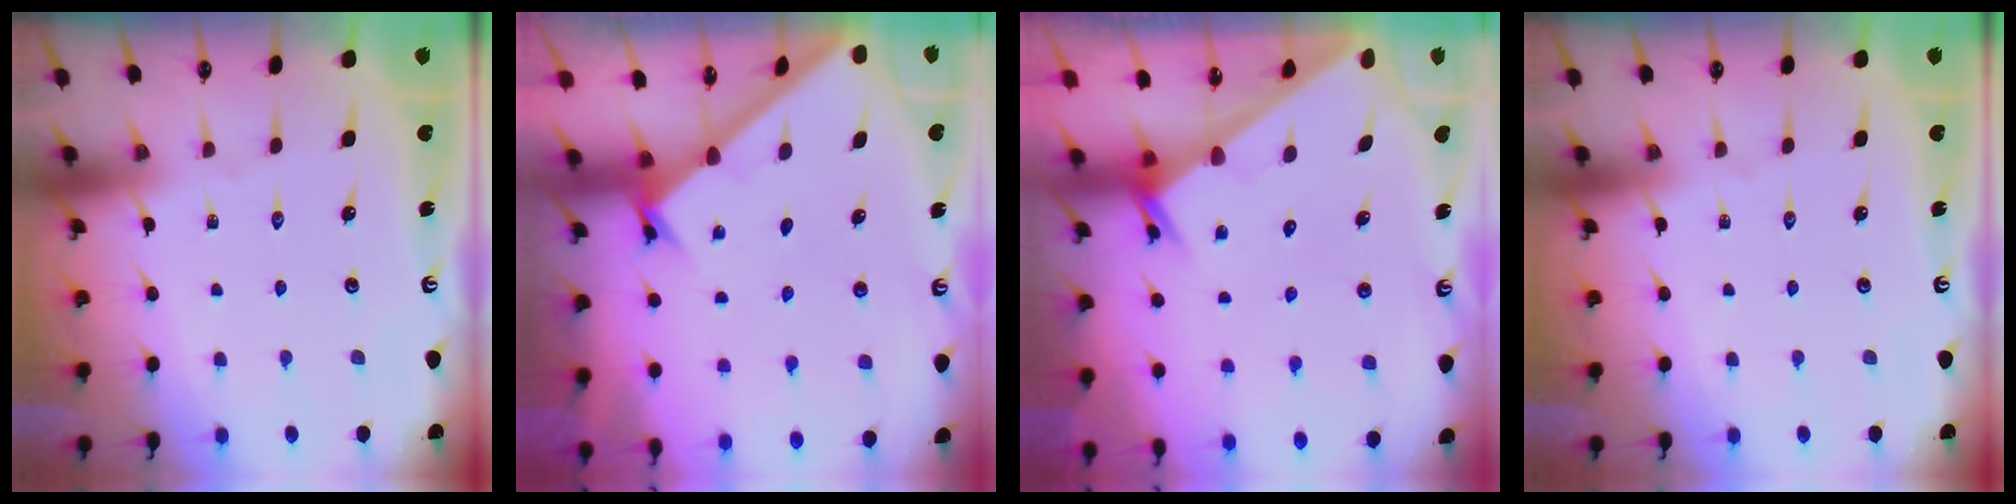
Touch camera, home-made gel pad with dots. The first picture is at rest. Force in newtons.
{"total": 1.6, "press": 1.6, "slide": 0.1}
{"total": 2.0, "press": 2.0, "slide": 0.1}
{"total": 0.0}